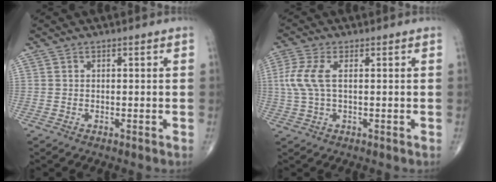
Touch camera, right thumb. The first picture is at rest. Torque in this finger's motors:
{"motor_torque": [-0.31, 0.42, 0.44, -0.07, 0.06]}